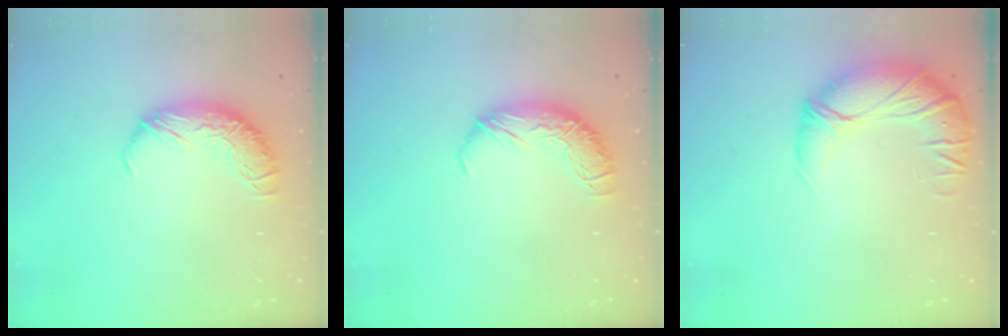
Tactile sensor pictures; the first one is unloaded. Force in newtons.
{"total": 0.0}
{"total": 2.5, "press": 0.4, "slide": 2.5}